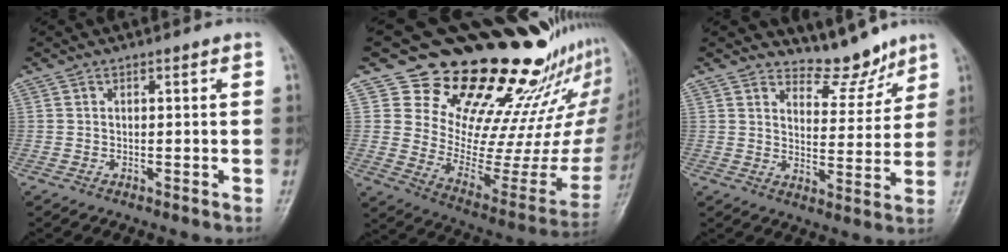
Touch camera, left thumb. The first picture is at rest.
{"total": 27.1, "force": [21.7, 9.7, 13.0], "torque": [-0.138, -0.176, 0.311]}
{"total": 7.5, "force": [6.8, 2.9, 1.3], "torque": [0.009, -0.059, 0.109]}